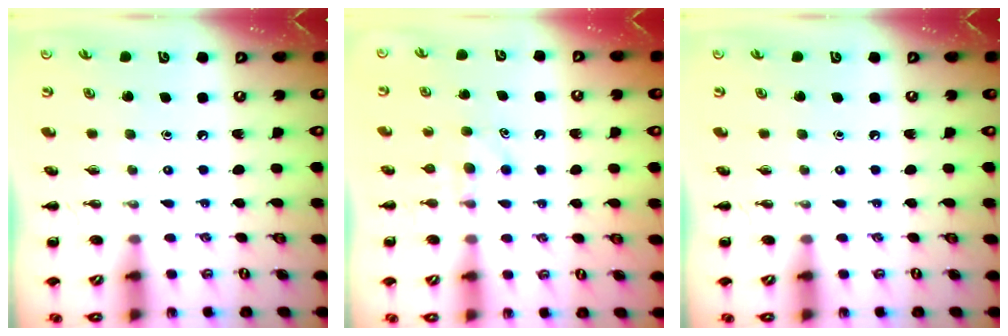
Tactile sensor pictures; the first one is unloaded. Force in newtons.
{"total": 4.7, "press": 4.5, "slide": 1.1}
{"total": 0.0}